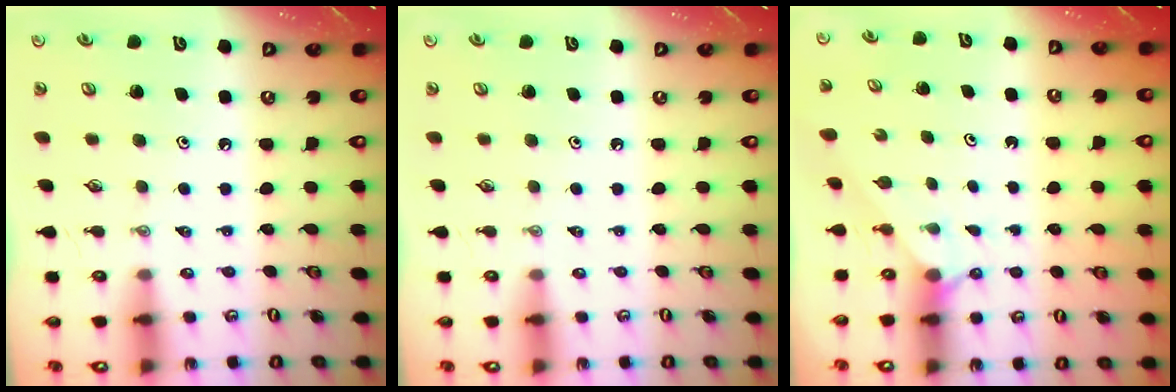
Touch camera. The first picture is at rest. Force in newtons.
{"total": 0.0}
{"total": 2.2, "press": 2.2, "slide": 0.2}